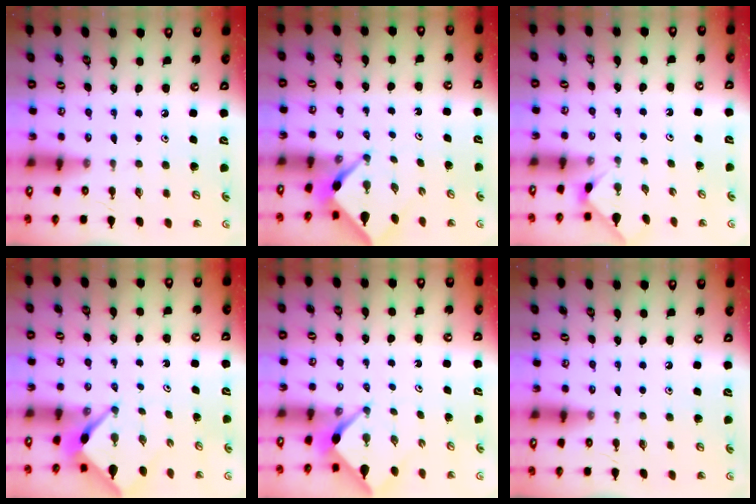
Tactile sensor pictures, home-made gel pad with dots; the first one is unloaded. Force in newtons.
{"total": 3.2, "press": 3.2, "slide": 0.3}
{"total": 2.1, "press": 2.1, "slide": 0.4}
{"total": 2.8, "press": 2.8, "slide": 0.3}
{"total": 2.6, "press": 2.6, "slide": 0.3}
{"total": 0.0}